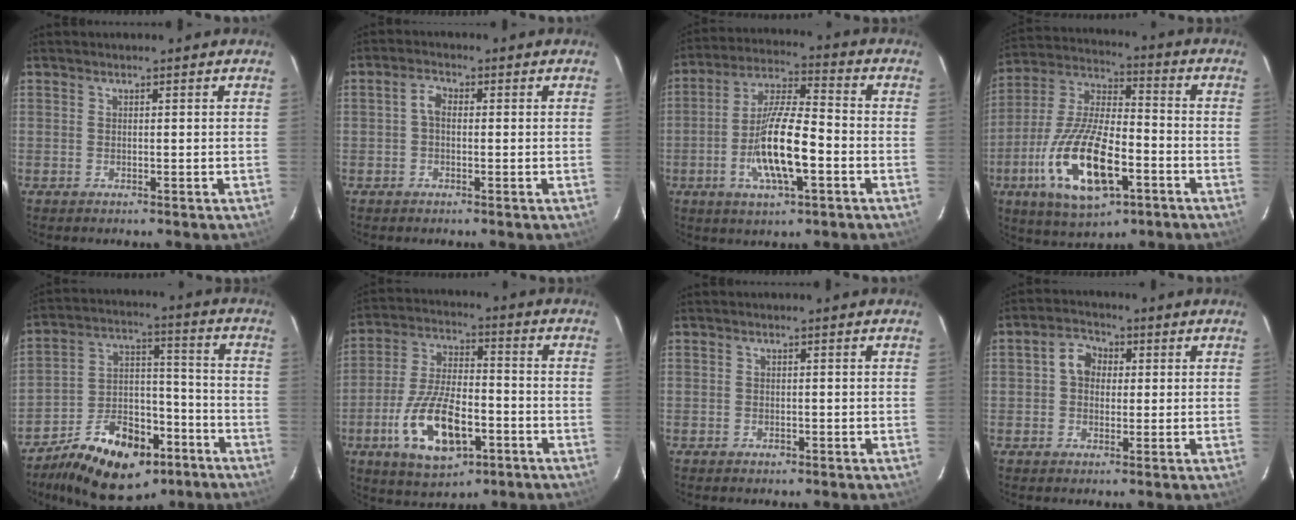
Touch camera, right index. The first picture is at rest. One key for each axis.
{"total": 2.2, "fx": -0.3, "fy": 1.4, "fz": 1.7, "tx": -0.035, "ty": 0.010, "tz": -0.008}
{"total": 13.5, "fx": -4.2, "fy": 3.4, "fz": 12.4, "tx": -0.246, "ty": -0.001, "tz": -0.078}
{"total": 19.4, "fx": -7.8, "fy": 7.5, "fz": 16.1, "tx": -0.334, "ty": -0.015, "tz": -0.139}
{"total": 18.2, "fx": -11.0, "fy": 10.3, "fz": 10.3, "tx": -0.183, "ty": 0.028, "tz": -0.163}
{"total": 15.4, "fx": -6.3, "fy": 6.8, "fz": 12.3, "tx": -0.256, "ty": -0.005, "tz": -0.105}
{"total": 1.0, "fx": -0.7, "fy": 0.7, "fz": 0.3, "tx": -0.005, "ty": 0.000, "tz": -0.010}
{"total": 4.7, "fx": 0.4, "fy": 3.9, "fz": 2.5, "tx": -0.046, "ty": 0.021, "tz": 0.006}